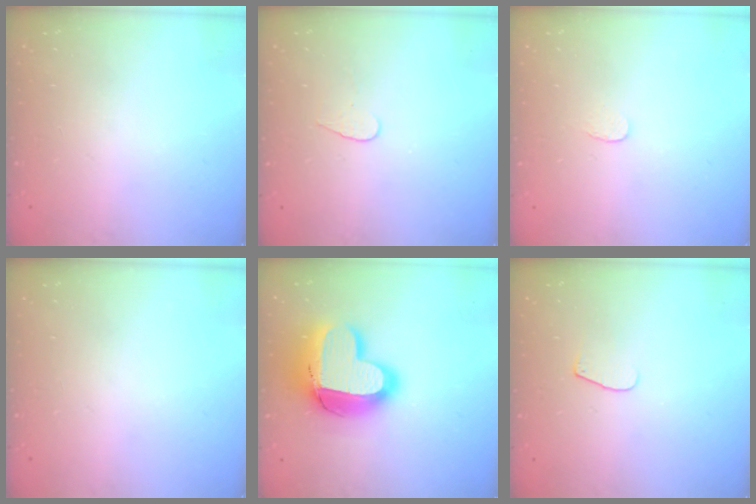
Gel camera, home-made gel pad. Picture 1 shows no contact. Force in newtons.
{"total": 4.0, "press": 4.0, "slide": 0.4}
{"total": 3.0, "press": 3.0, "slide": 0.2}
{"total": 0.0}
{"total": 18.9, "press": 18.9, "slide": 1.6}
{"total": 4.8, "press": 4.8, "slide": 0.4}